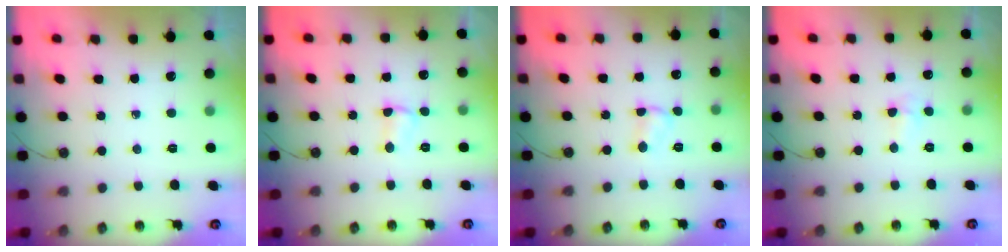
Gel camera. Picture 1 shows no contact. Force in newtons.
{"total": 4.4, "press": 4.4, "slide": 0.6}
{"total": 2.9, "press": 2.9, "slide": 0.5}
{"total": 2.7, "press": 2.6, "slide": 0.6}